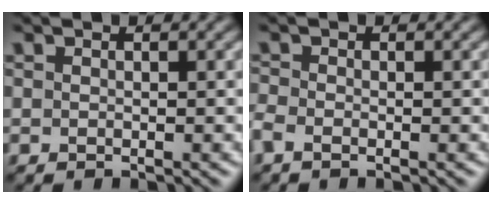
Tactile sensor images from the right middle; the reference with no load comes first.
{"total": 1.4, "force": [-0.9, 0.6, 0.8], "torque": [-0.023, -0.006, -0.027]}